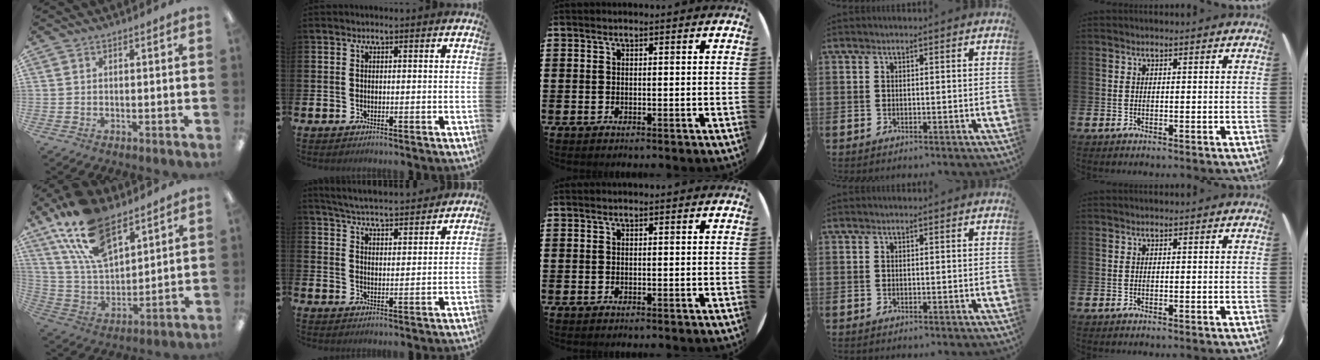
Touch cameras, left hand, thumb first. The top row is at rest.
{"thumb": {"total": 19.4, "force": [12.6, 9.5, 11.3], "torque": [-0.237, -0.058, 0.228]}, "index": {"total": 5.4, "force": [5.4, 0.2, 0.6], "torque": [-0.032, -0.036, 0.095]}}